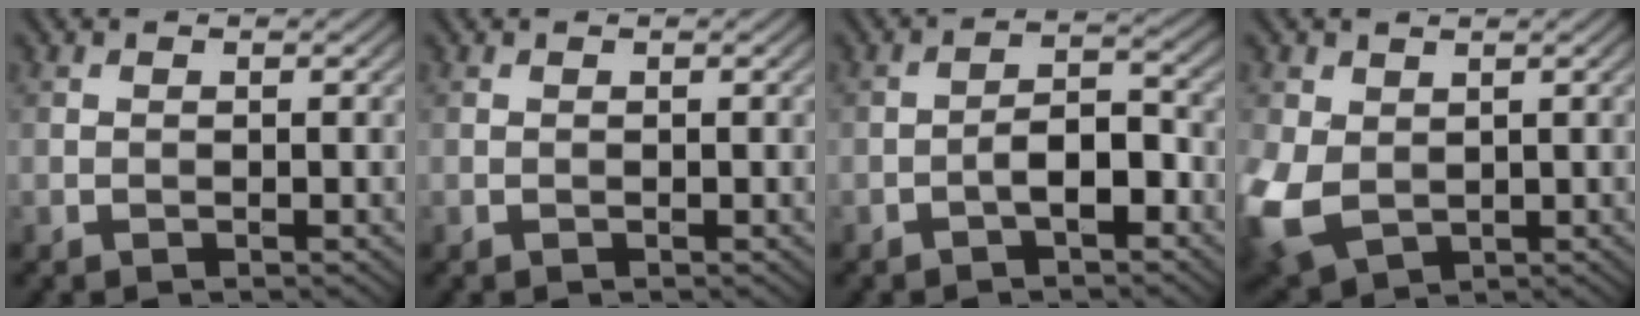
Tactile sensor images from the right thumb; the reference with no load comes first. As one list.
[{"total": 0.0}, {"total": 4.2, "force": [-2.0, 1.6, 3.3], "torque": [-0.052, 0.013, -0.040]}, {"total": 7.9, "force": [0.2, 6.0, 5.1], "torque": [-0.169, -0.017, 0.002]}]